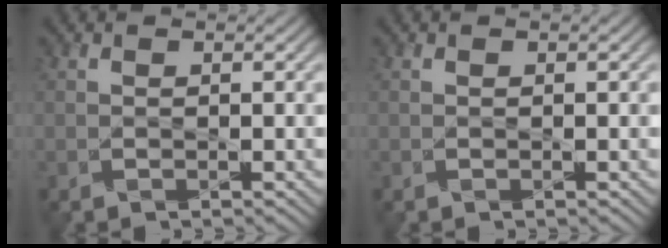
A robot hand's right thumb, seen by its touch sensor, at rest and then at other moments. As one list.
[{"total": 0.0}]